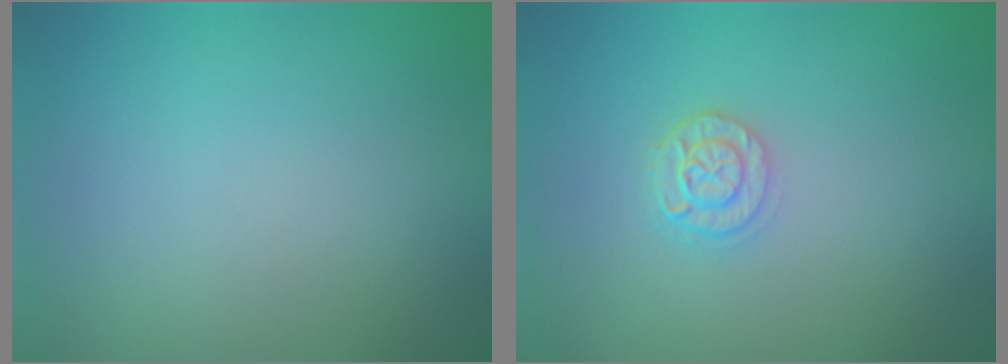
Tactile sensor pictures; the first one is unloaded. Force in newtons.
{"total": 2.2, "press": 1.8, "slide": 1.2}